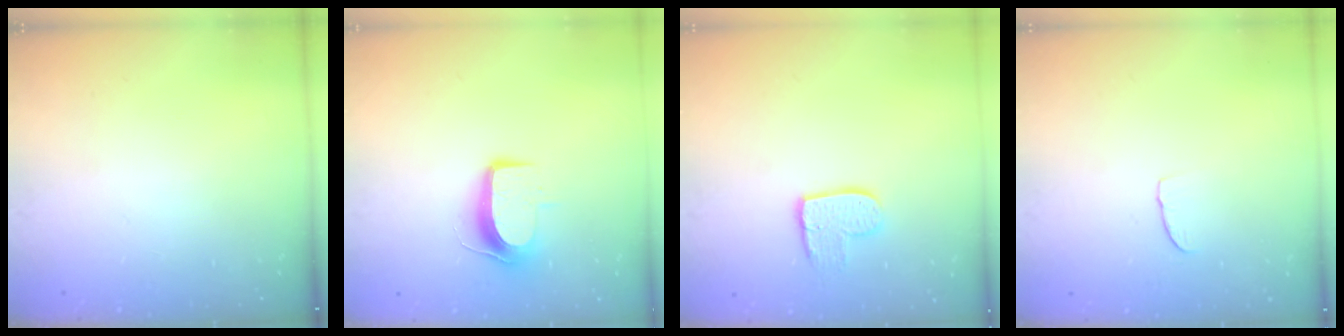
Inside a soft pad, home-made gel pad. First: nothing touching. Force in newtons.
{"total": 9.3, "press": 9.3, "slide": 1.1}
{"total": 9.1, "press": 9.0, "slide": 0.7}
{"total": 3.3, "press": 3.3, "slide": 0.3}